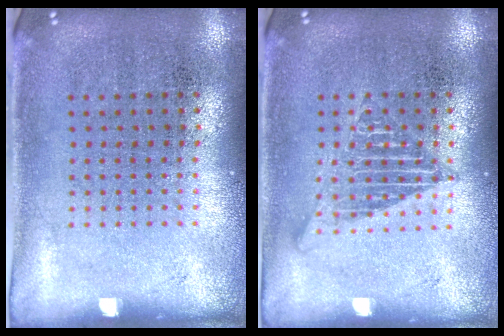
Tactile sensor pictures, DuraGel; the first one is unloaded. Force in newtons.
{"total": 2.2, "press": 2.2, "slide": 0.2}